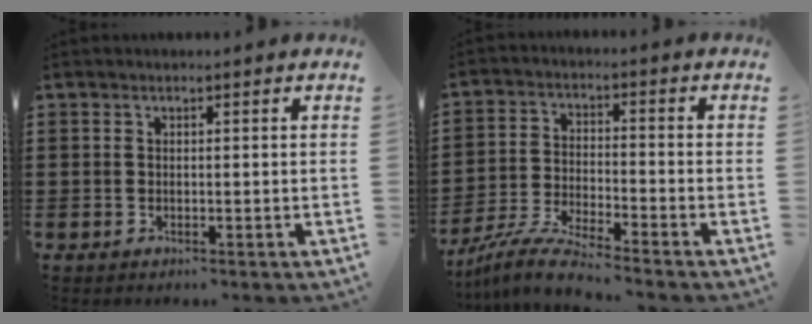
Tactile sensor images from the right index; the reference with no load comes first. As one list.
[{"total": 6.6, "force": [-6.2, -0.4, 2.2], "torque": [-0.059, -0.012, -0.125]}]